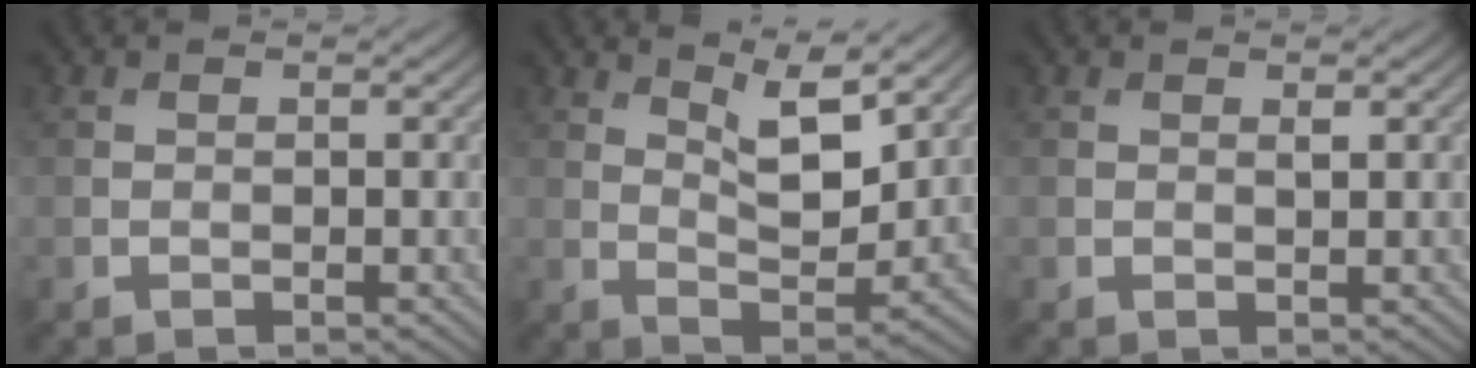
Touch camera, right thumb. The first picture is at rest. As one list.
[{"total": 7.4, "force": [4.4, 2.4, 5.4], "torque": [-0.088, -0.012, 0.076]}, {"total": 0.7, "force": [0.4, 0.1, 0.6], "torque": [-0.009, -0.002, 0.006]}]